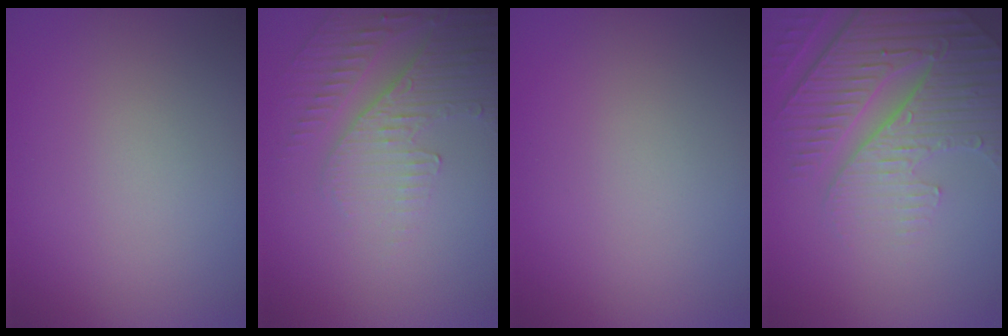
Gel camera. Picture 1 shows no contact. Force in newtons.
{"total": 4.9, "press": 3.3, "slide": 3.7}
{"total": 0.0}
{"total": 7.3, "press": 5.5, "slide": 4.7}